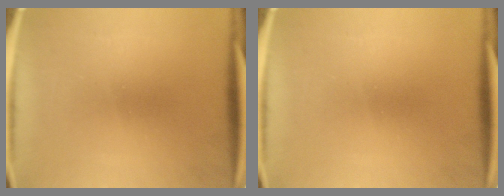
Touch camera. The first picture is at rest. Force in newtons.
{"total": 0.0}